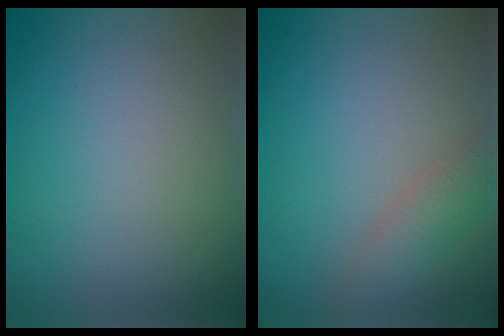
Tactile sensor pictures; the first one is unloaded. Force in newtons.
{"total": 2.5, "press": 2.5, "slide": 0.1}